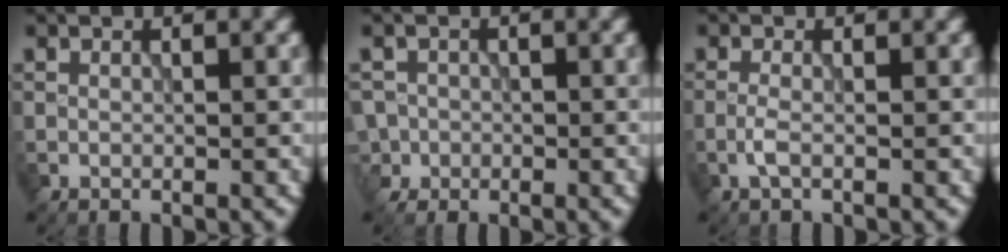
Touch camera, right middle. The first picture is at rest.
{"total": 3.3, "force": [-1.5, 2.9, 0.6], "torque": [-0.006, 0.001, -0.029]}
{"total": 1.4, "force": [-0.6, 0.3, 1.2], "torque": [-0.029, 0.001, -0.016]}